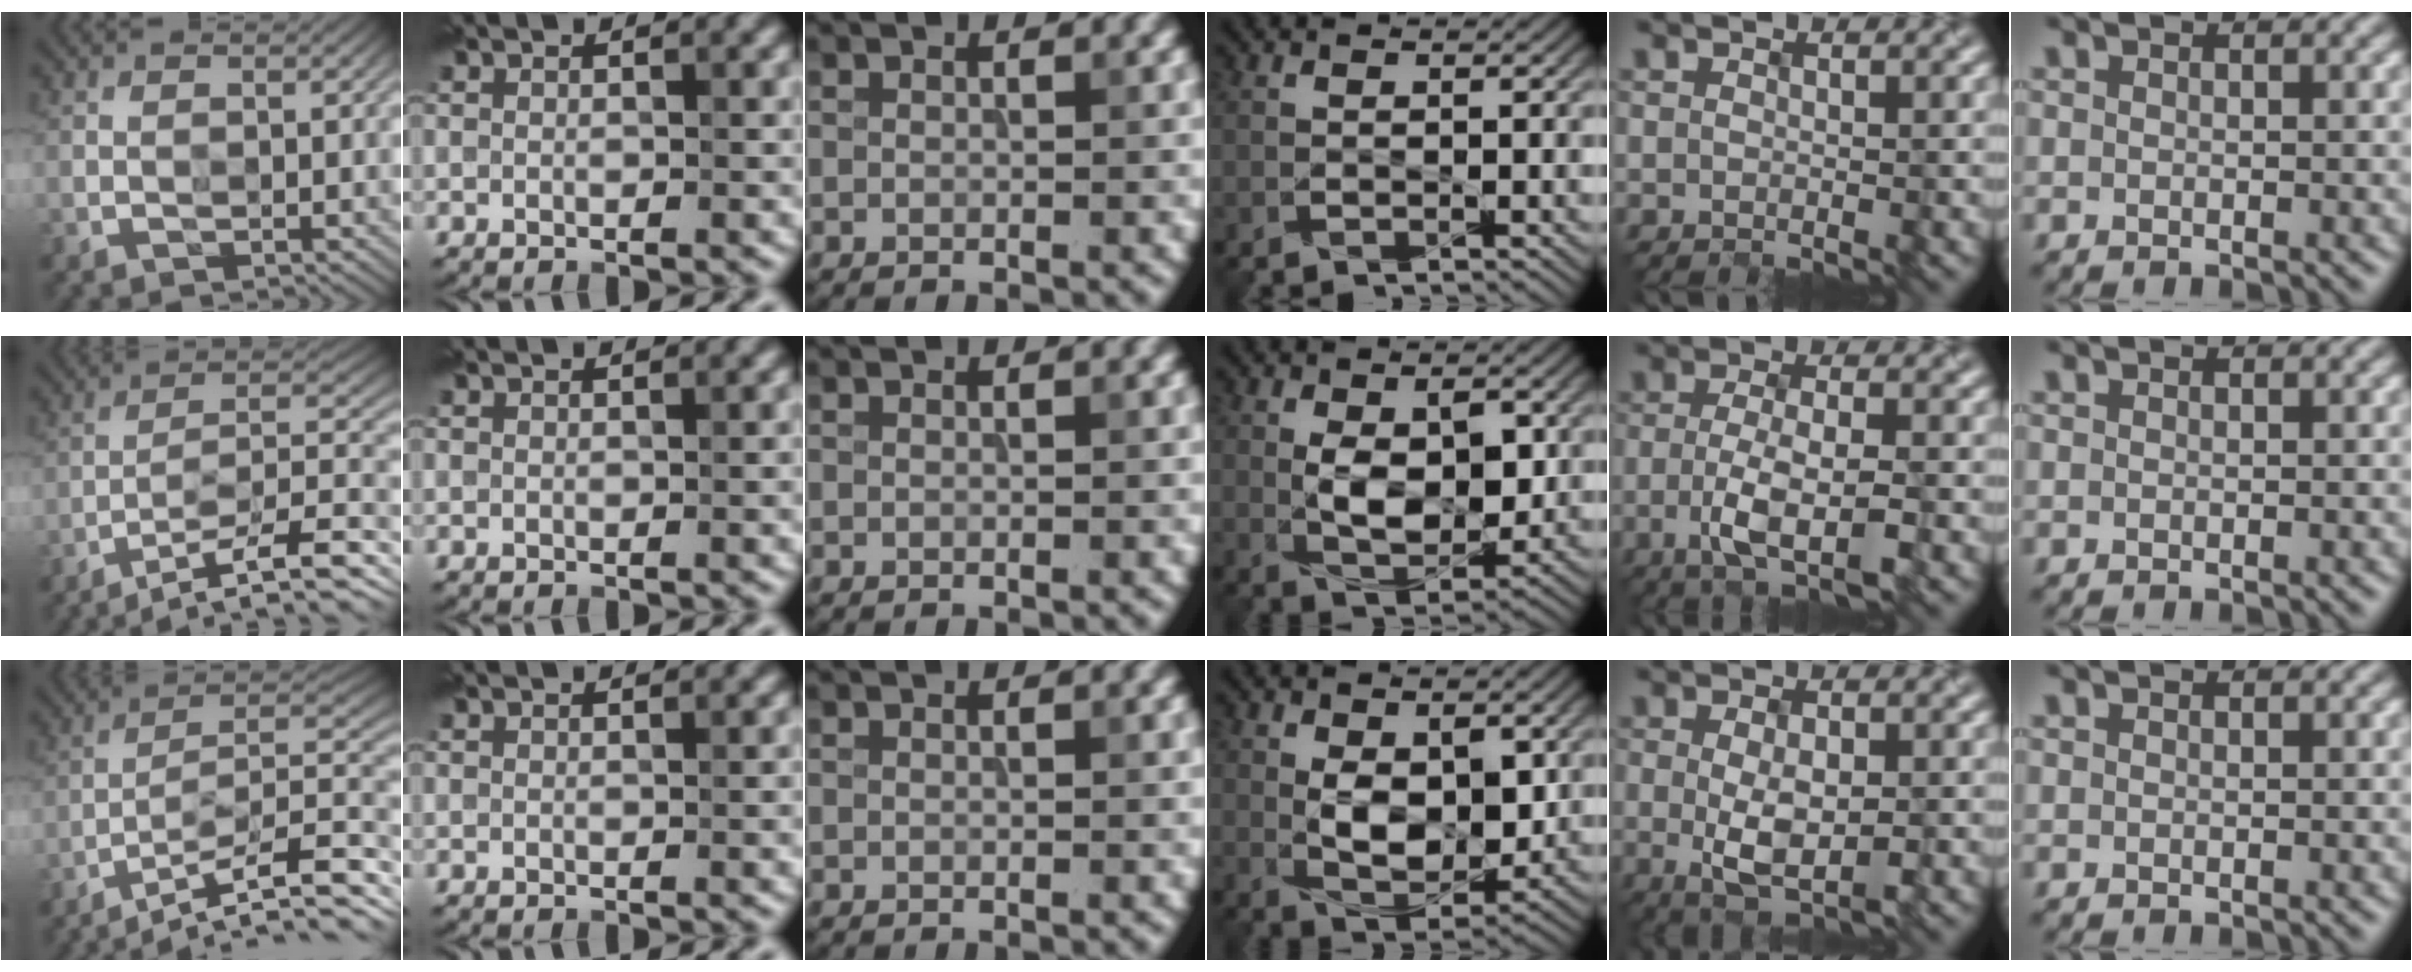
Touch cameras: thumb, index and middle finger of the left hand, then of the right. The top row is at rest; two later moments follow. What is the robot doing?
{"motion": "insert", "object": "key"}